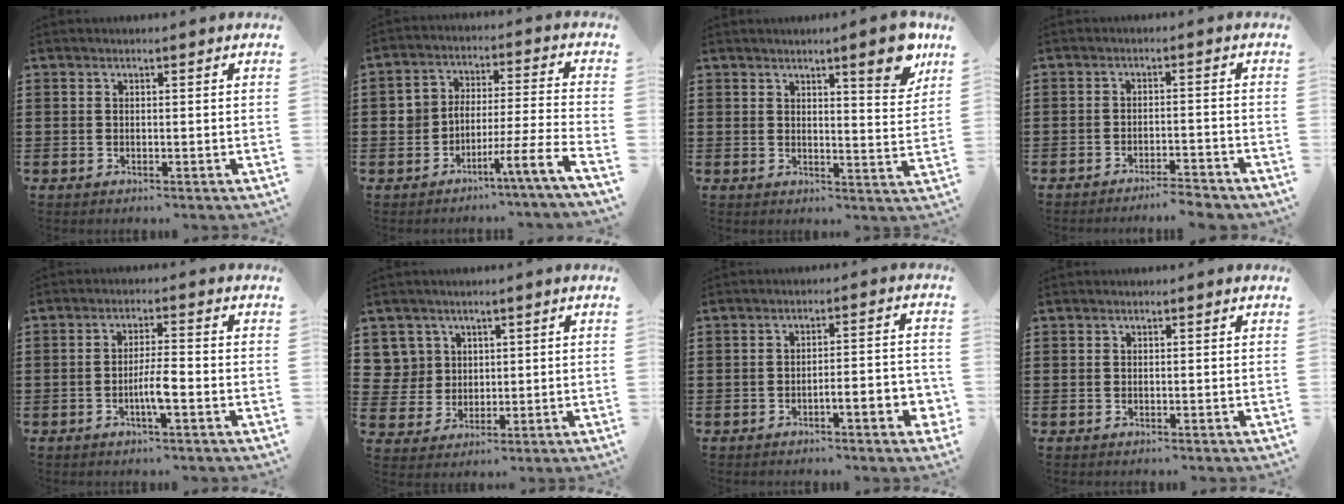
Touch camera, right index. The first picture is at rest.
{"total": 6.6, "force": [-5.5, -0.2, 3.7], "torque": [-0.062, -0.005, -0.107]}
{"total": 7.4, "force": [5.2, 1.1, 5.2], "torque": [-0.074, -0.020, 0.082]}
{"total": 3.3, "force": [-3.3, -0.1, 0.6], "torque": [-0.015, -0.003, -0.068]}
{"total": 4.1, "force": [-1.4, 0.5, 3.8], "torque": [-0.075, -0.002, -0.029]}
{"total": 5.3, "force": [1.9, 4.9, 0.3], "torque": [-0.035, 0.018, 0.037]}
{"total": 4.8, "force": [-2.6, 0.5, 3.9], "torque": [-0.064, -0.007, -0.046]}
{"total": 0.0}